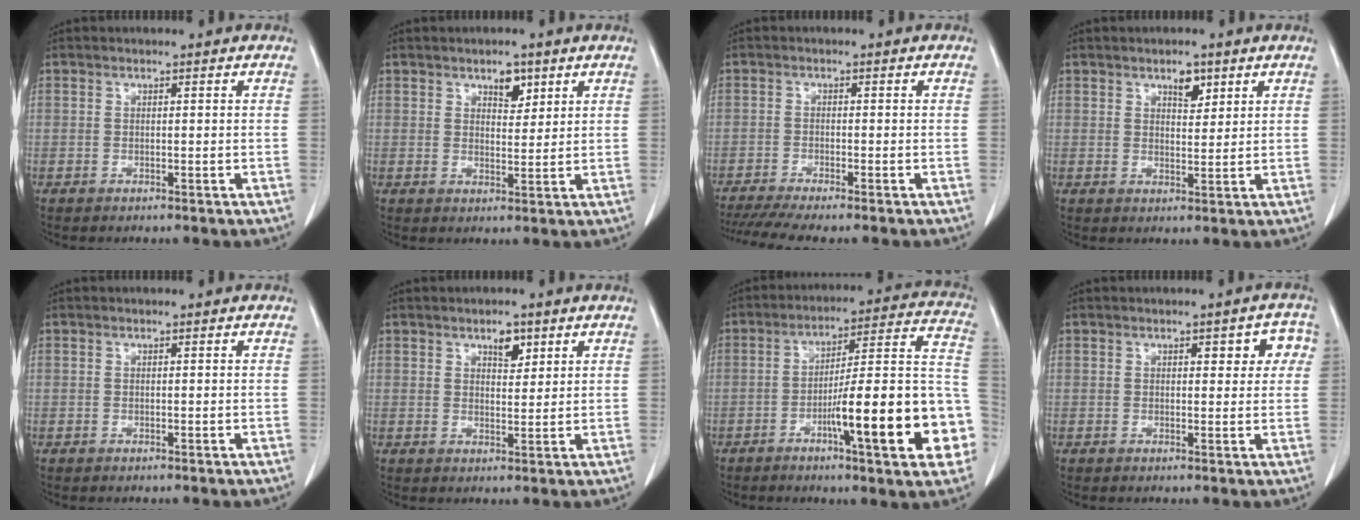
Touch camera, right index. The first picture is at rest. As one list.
[{"total": 3.3, "force": [2.1, 1.6, 2.0], "torque": [-0.029, -0.003, 0.034]}, {"total": 7.5, "force": [-6.3, -0.2, 4.0], "torque": [-0.061, -0.015, -0.103]}, {"total": 3.1, "force": [1.9, 1.4, 2.0], "torque": [-0.030, -0.003, 0.033]}, {"total": 0.0}, {"total": 3.1, "force": [1.9, 1.4, 2.0], "torque": [-0.030, -0.003, 0.032]}, {"total": 19.7, "force": [-6.7, 2.3, 18.4], "torque": [-0.199, 0.026, -0.092]}, {"total": 4.4, "force": [1.5, 2.0, 3.7], "torque": [-0.031, 0.015, 0.014]}]